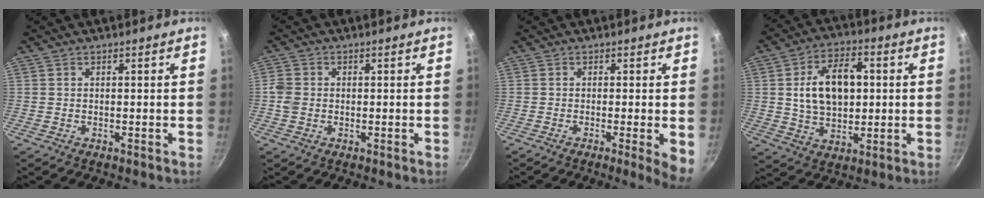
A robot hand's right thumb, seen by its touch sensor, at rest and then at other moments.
{"total": 3.0, "force": [-0.4, 2.5, 1.6], "torque": [-0.026, 0.009, -0.012]}
{"total": 4.7, "force": [-1.0, 0.4, 4.6], "torque": [-0.052, -0.005, -0.013]}
{"total": 13.6, "force": [1.7, 8.8, 10.3], "torque": [-0.149, 0.008, 0.030]}